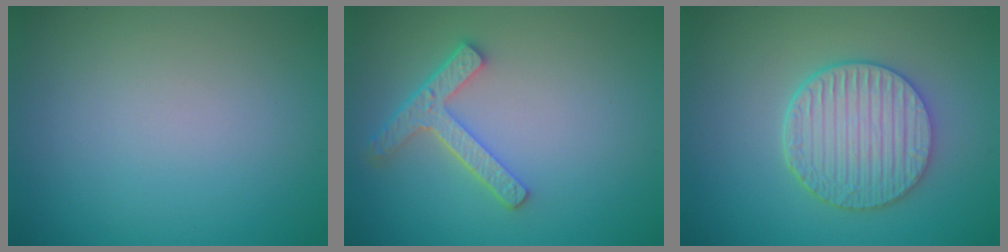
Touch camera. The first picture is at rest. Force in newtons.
{"total": 3.7, "press": 2.8, "slide": 2.3}
{"total": 5.6, "press": 4.5, "slide": 3.2}